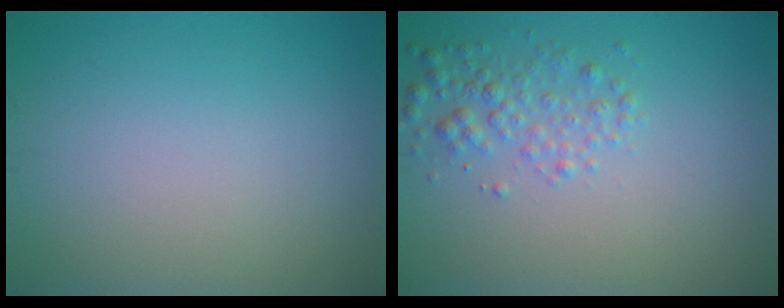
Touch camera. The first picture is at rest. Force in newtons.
{"total": 2.3, "press": 2.3, "slide": 0.0}